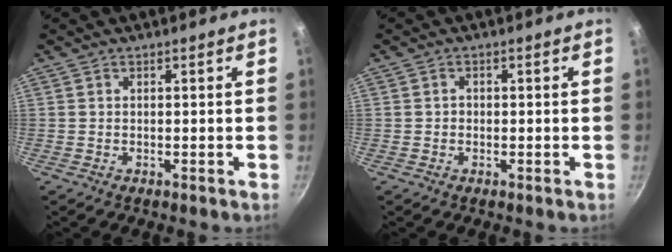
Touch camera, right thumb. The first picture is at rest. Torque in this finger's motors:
{"motor_torque": [-0.40, -0.40, -0.33, 0.23, -0.03]}